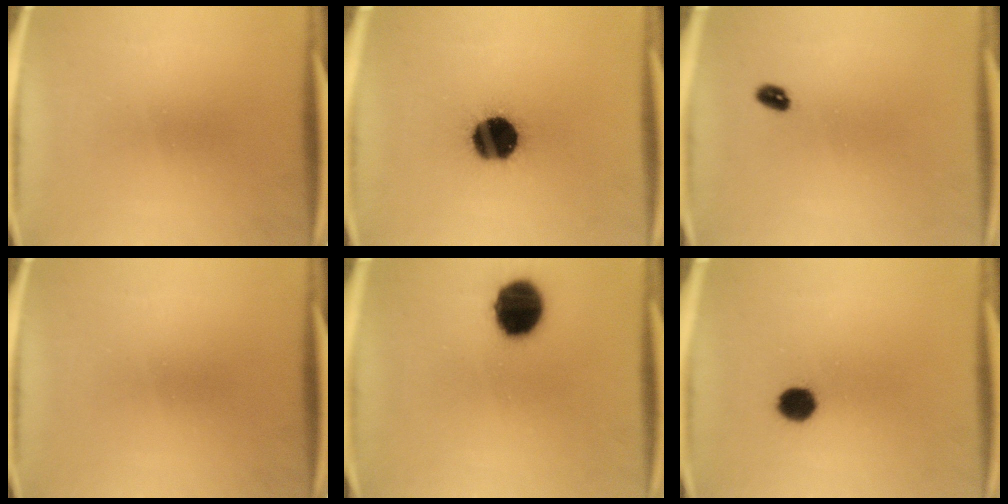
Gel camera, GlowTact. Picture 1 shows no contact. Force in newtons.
{"total": 16.3}
{"total": 1.9}
{"total": 0.0}
{"total": 13.3}
{"total": 4.9}